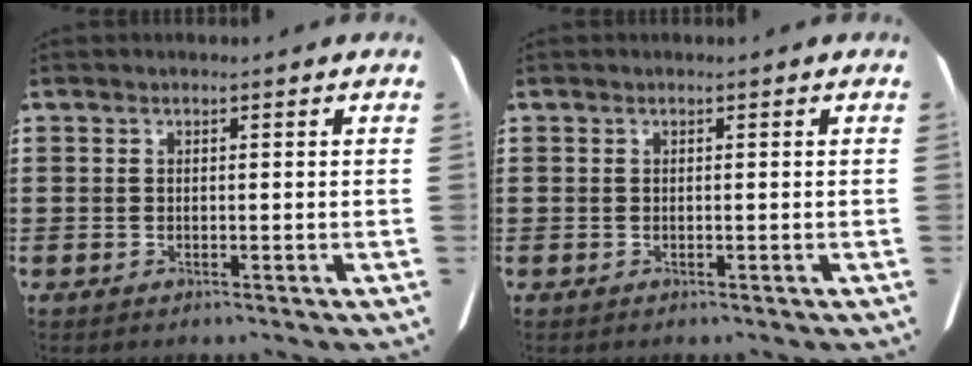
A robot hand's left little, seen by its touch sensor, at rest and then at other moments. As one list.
[{"total": 0.0}]